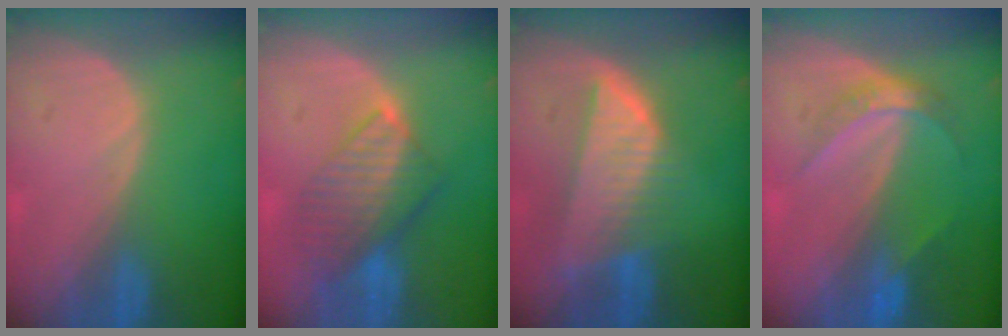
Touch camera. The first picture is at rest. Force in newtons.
{"total": 8.4, "press": 7.2, "slide": 4.2}
{"total": 8.2, "press": 7.2, "slide": 3.9}
{"total": 4.8, "press": 4.3, "slide": 2.2}